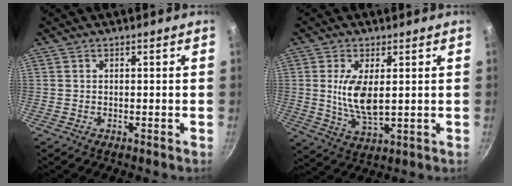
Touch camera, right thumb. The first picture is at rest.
{"total": 8.6, "force": [1.2, 3.6, 7.7], "torque": [-0.147, -0.013, 0.030]}